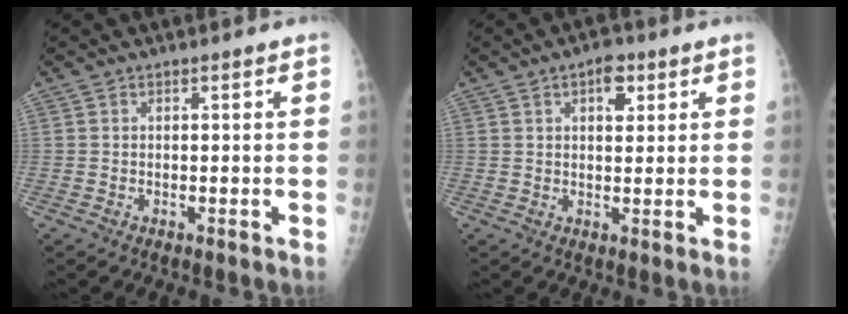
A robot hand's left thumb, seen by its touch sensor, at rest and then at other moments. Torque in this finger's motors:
{"motor_torque": [0.12, 0.41, 0.05, -0.05, 0.08]}